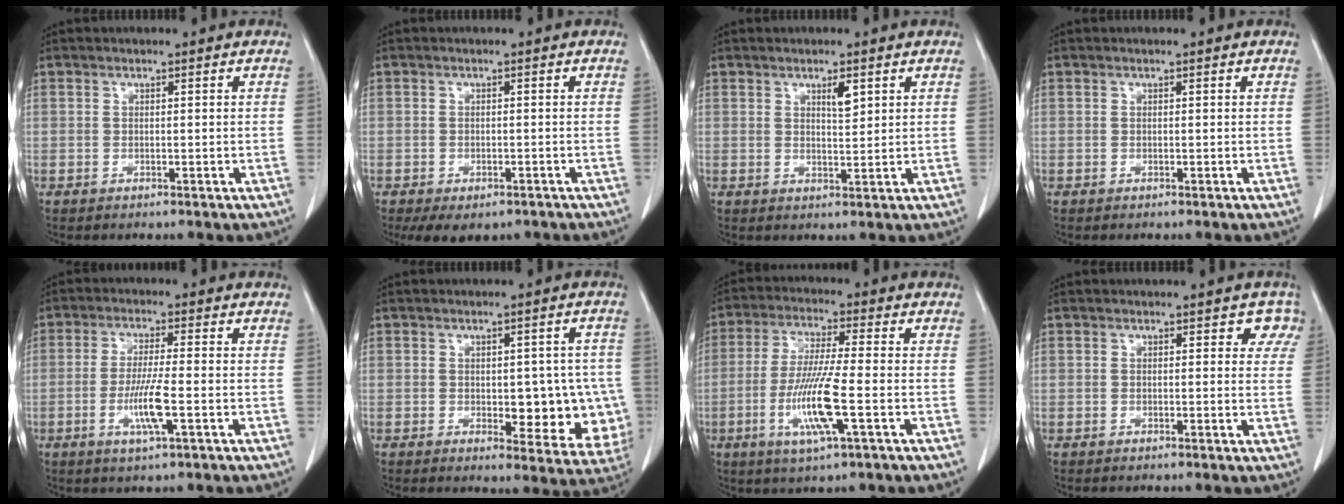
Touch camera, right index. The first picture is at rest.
{"total": 5.2, "force": [-3.7, 2.9, 2.2], "torque": [-0.021, -0.002, -0.048]}
{"total": 2.5, "force": [1.4, 0.6, 2.0], "torque": [-0.037, -0.003, 0.024]}
{"total": 0.0}
{"total": 6.3, "force": [-1.9, 0.1, 6.0], "torque": [-0.115, -0.009, -0.034]}
{"total": 10.2, "force": [-1.3, 5.0, 8.8], "torque": [-0.085, 0.009, -0.002]}
{"total": 10.4, "force": [-3.0, 0.1, 10.0], "torque": [-0.201, -0.013, -0.060]}
{"total": 2.6, "force": [1.4, 1.7, 1.4], "torque": [0.008, 0.002, 0.002]}